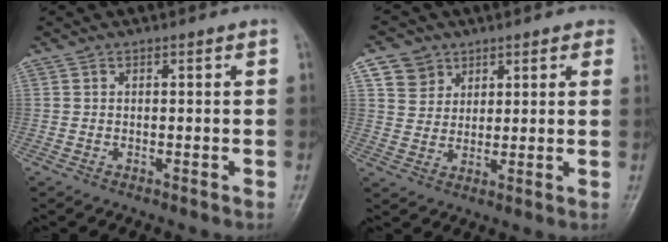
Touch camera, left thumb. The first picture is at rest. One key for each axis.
{"total": 7.8, "fx": 4.5, "fy": 6.3, "fz": 0.7, "tx": 0.036, "ty": -0.020, "tz": 0.074}